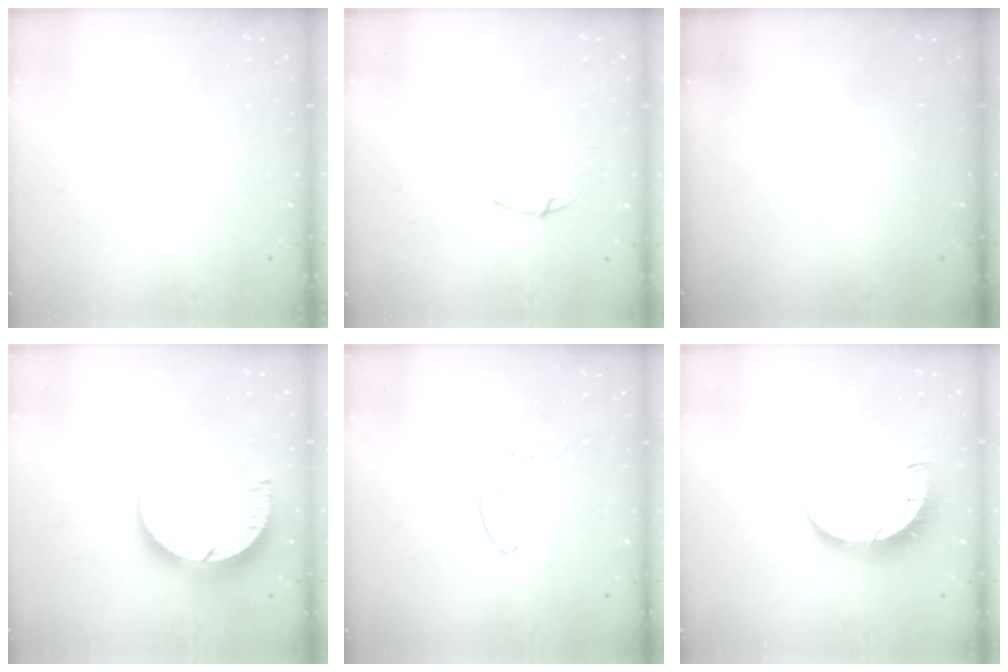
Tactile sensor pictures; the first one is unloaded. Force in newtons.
{"total": 3.8, "press": 3.8, "slide": 0.4}
{"total": 0.0}
{"total": 9.4, "press": 9.4, "slide": 1.0}
{"total": 1.1, "press": 1.0, "slide": 0.3}
{"total": 8.4, "press": 8.3, "slide": 0.6}